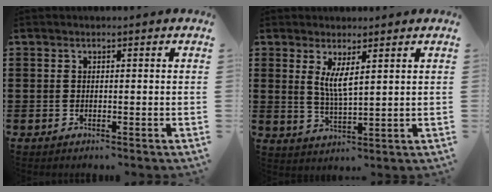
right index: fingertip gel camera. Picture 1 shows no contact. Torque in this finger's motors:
{"motor_torque": [0.09, -0.07, 0.14, 0.11]}